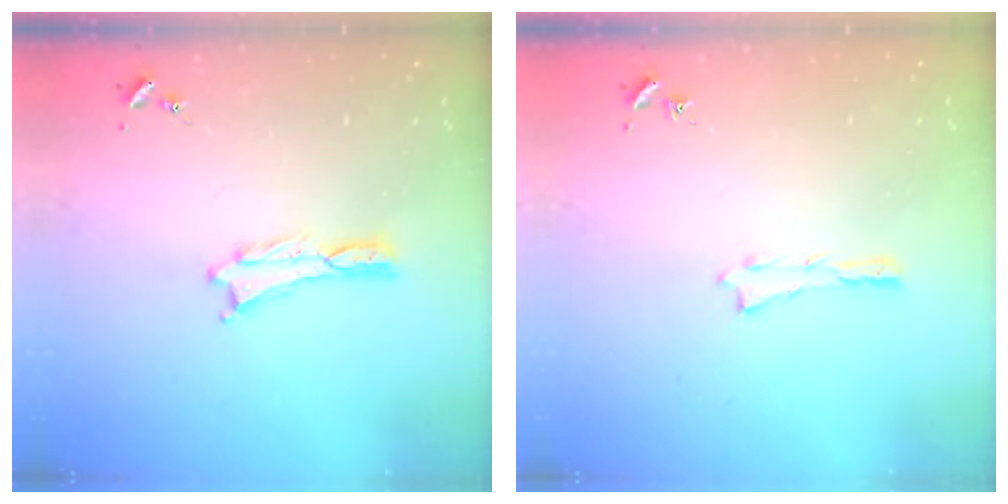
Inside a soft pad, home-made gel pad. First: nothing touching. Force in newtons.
{"total": 0.0}